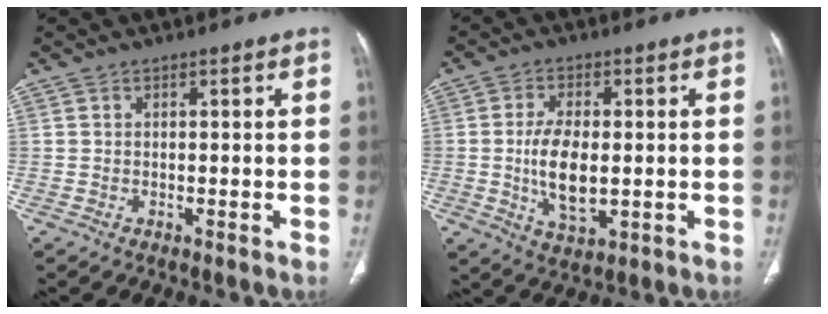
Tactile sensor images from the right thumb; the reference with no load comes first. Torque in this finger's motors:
{"motor_torque": [3.73, 1.28, 1.65, -1.12, 0.48]}